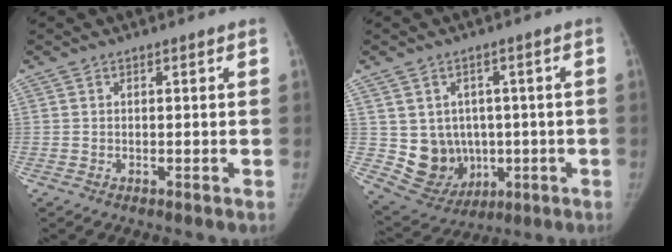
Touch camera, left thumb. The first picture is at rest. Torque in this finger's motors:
{"motor_torque": [0.44, 0.45, 0.28, -0.41, 0.02]}